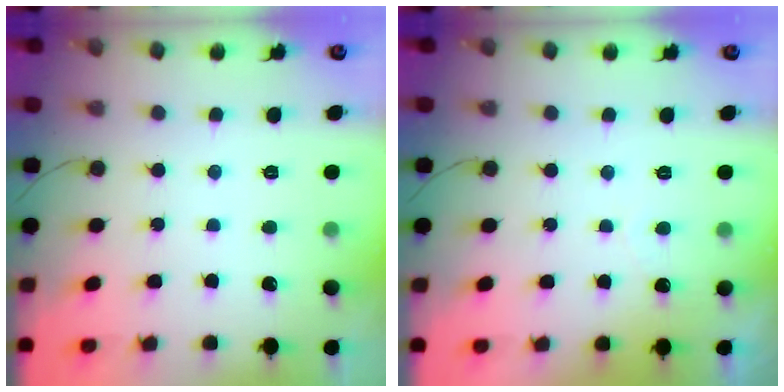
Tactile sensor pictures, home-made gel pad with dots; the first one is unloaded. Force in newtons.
{"total": 1.8, "press": 1.8, "slide": 0.1}